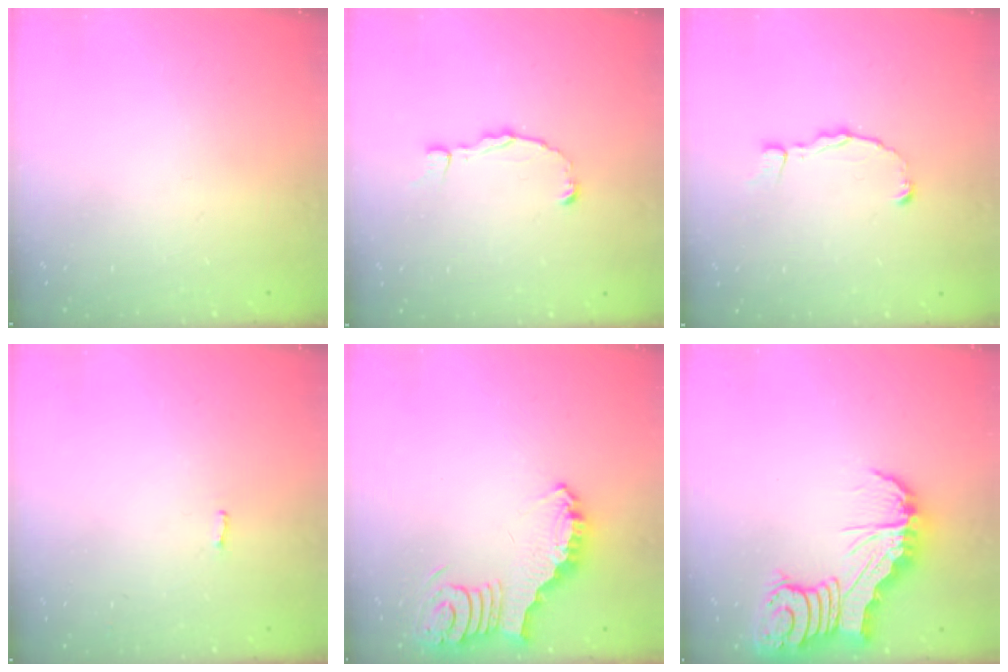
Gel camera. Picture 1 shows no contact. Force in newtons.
{"total": 2.5, "press": 2.5, "slide": 0.2}
{"total": 2.3, "press": 2.3, "slide": 0.2}
{"total": 1.6, "press": 1.6, "slide": 0.2}
{"total": 3.6, "press": 3.6, "slide": 0.6}
{"total": 12.0, "press": 11.9, "slide": 1.3}